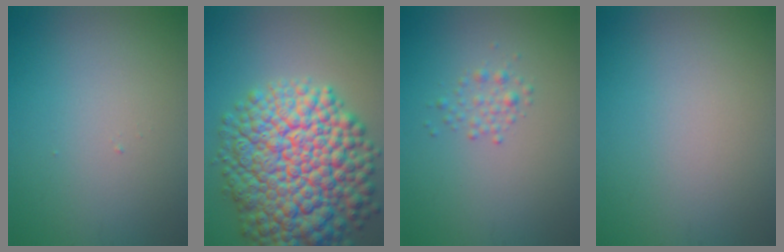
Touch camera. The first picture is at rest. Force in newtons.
{"total": 14.4, "press": 14.3, "slide": 0.5}
{"total": 1.4, "press": 1.4, "slide": 0.1}
{"total": 0.0}